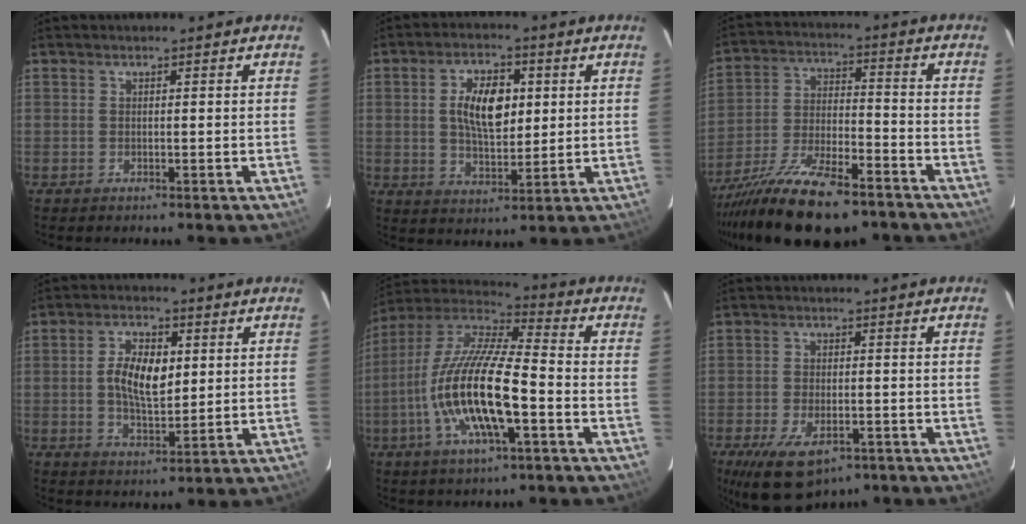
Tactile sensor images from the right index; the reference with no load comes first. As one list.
[{"total": 9.7, "force": [1.8, 5.0, 8.1], "torque": [-0.145, 0.011, 0.036]}, {"total": 19.8, "force": [-14.7, 6.4, 11.6], "torque": [-0.225, -0.037, -0.243]}, {"total": 8.2, "force": [1.1, 4.1, 7.1], "torque": [-0.133, 0.008, 0.022]}, {"total": 18.7, "force": [-5.6, 4.7, 17.3], "torque": [-0.337, -0.014, -0.113]}, {"total": 11.7, "force": [-7.0, 5.7, 7.4], "torque": [-0.159, -0.027, -0.109]}]